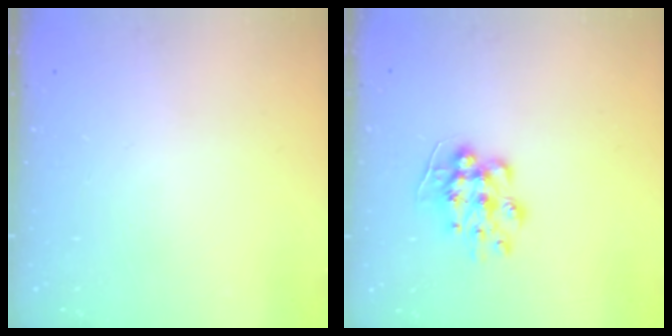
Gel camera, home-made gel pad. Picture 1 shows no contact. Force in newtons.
{"total": 9.0, "press": 9.0, "slide": 0.5}